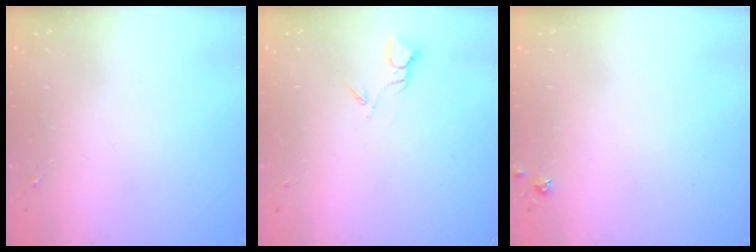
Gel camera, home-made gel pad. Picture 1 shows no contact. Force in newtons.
{"total": 2.7, "press": 2.7, "slide": 0.3}
{"total": 3.8, "press": 3.8, "slide": 0.5}